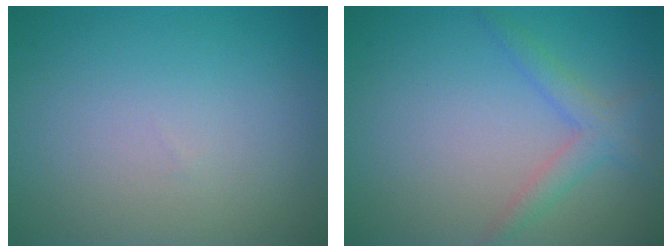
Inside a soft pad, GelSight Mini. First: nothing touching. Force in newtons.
{"total": 2.3, "press": 2.3, "slide": 0.1}